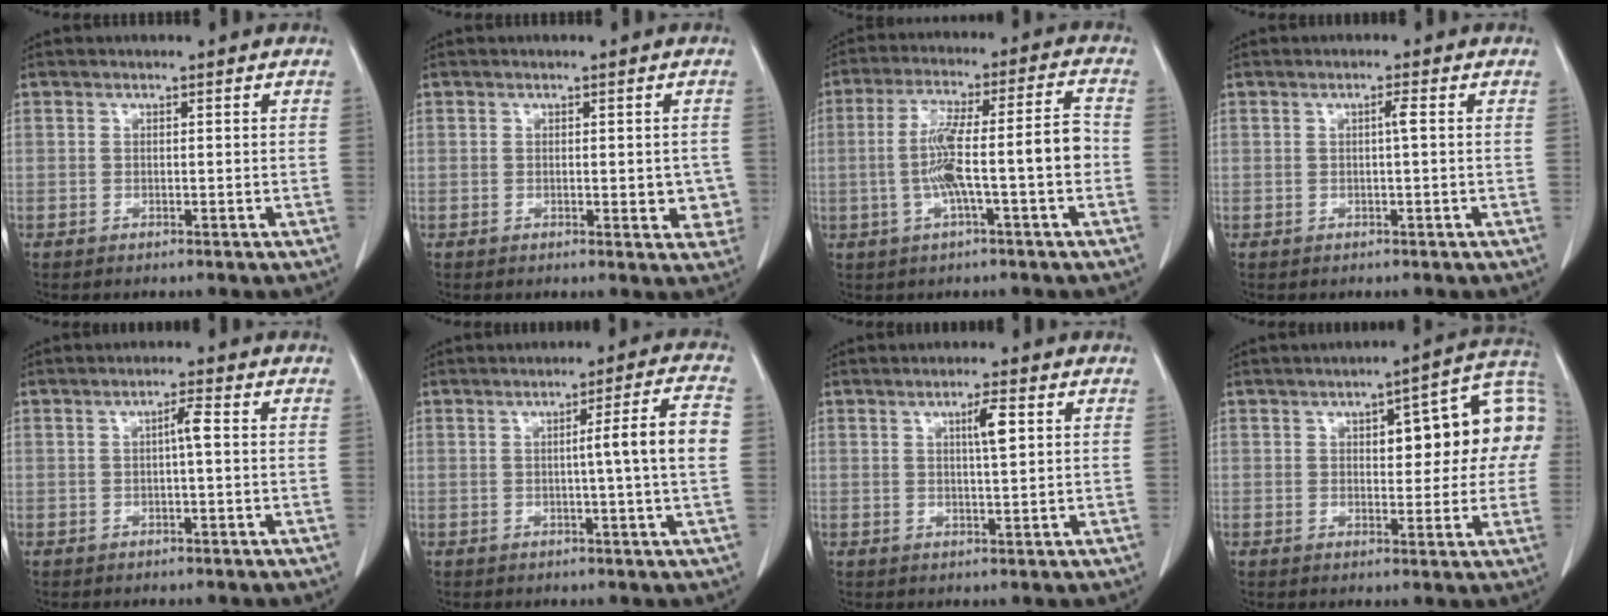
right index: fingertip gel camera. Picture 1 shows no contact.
{"total": 3.8, "force": [-0.5, 1.7, 3.3], "torque": [-0.024, -0.002, -0.005]}
{"total": 11.5, "force": [-2.1, 0.5, 11.3], "torque": [-0.201, 0.026, -0.036]}
{"total": 1.2, "force": [0.1, -0.2, 1.2], "torque": [-0.019, 0.002, 0.002]}
{"total": 2.2, "force": [0.2, 0.2, 2.2], "torque": [-0.035, 0.005, 0.002]}
{"total": 7.4, "force": [0.2, -1.1, 7.3], "torque": [-0.102, 0.006, 0.002]}
{"total": 3.5, "force": [1.2, 0.2, 3.3], "torque": [-0.051, 0.000, 0.018]}
{"total": 14.0, "force": [2.5, 4.5, 13.1], "torque": [-0.161, 0.041, 0.029]}